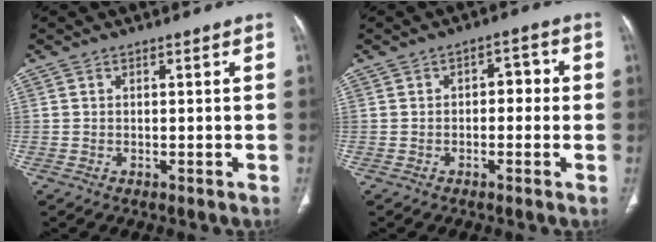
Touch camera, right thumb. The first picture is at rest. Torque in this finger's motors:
{"motor_torque": [-0.45, 0.33, 0.03, 0.19, 0.09]}